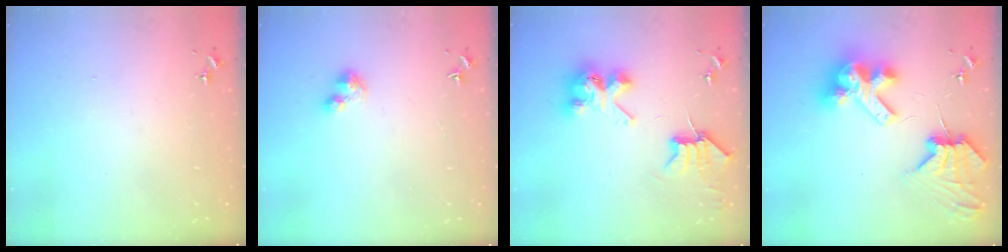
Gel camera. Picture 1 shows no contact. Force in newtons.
{"total": 4.4, "press": 4.4, "slide": 0.5}
{"total": 9.2, "press": 9.2, "slide": 0.6}
{"total": 14.8, "press": 14.7, "slide": 2.0}